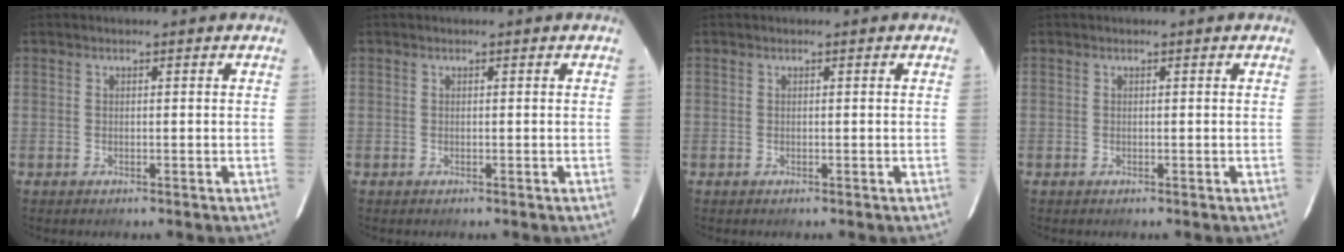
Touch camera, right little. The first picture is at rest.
{"total": 0.0}
{"total": 0.0}
{"total": 0.0}